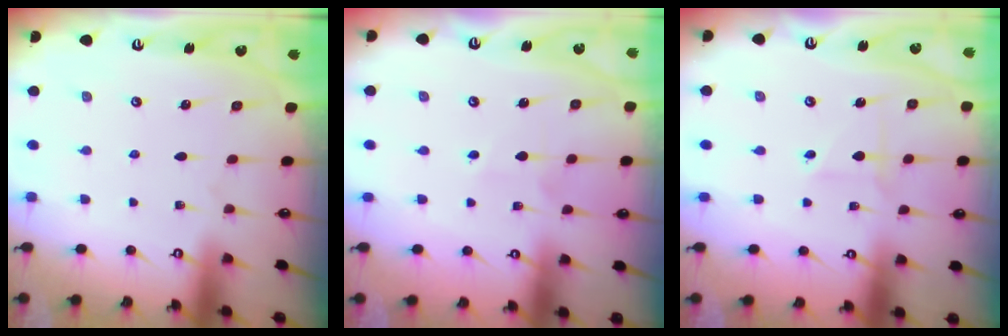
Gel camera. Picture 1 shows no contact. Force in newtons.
{"total": 3.7, "press": 3.6, "slide": 0.5}
{"total": 3.0, "press": 2.8, "slide": 1.0}